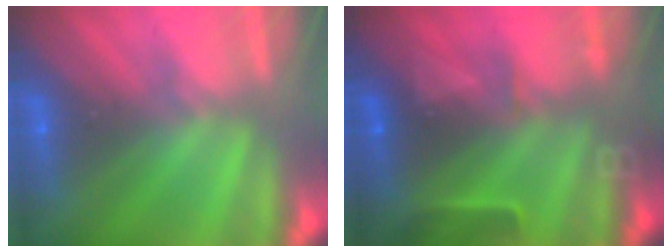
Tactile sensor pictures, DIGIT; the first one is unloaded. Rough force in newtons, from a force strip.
{"total": 8.3}